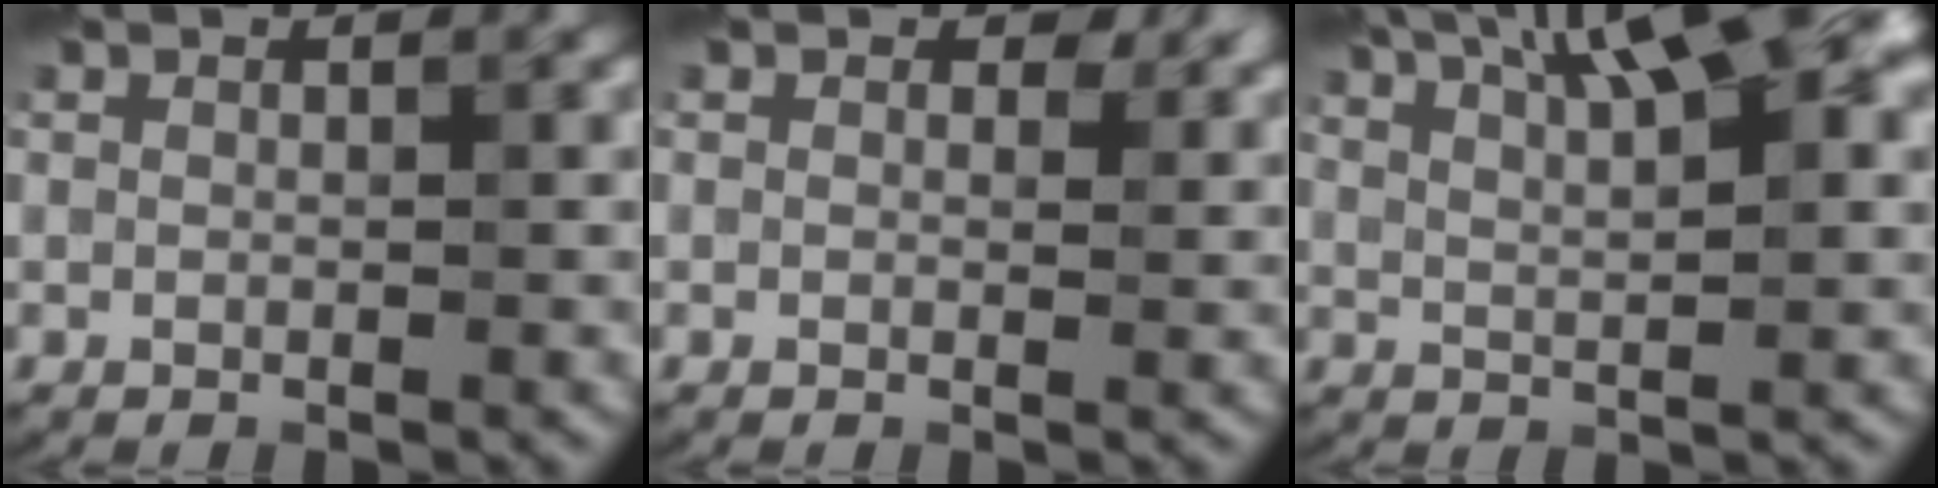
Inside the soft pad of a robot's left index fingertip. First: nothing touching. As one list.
[{"total": 1.6, "force": [0.8, 1.0, 1.0], "torque": [-0.008, -0.004, 0.009]}, {"total": 11.7, "force": [6.3, 3.5, 9.1], "torque": [-0.124, 0.041, 0.081]}]